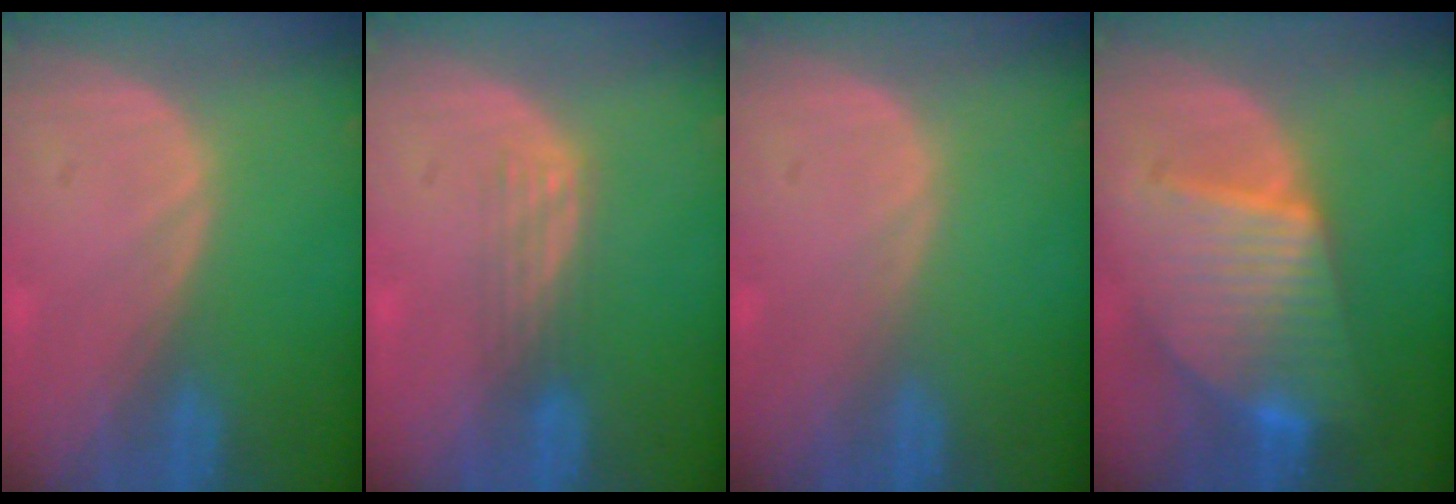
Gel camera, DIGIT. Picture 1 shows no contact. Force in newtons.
{"total": 2.8, "press": 2.5, "slide": 1.3}
{"total": 0.0}
{"total": 9.4, "press": 9.4, "slide": 0.8}